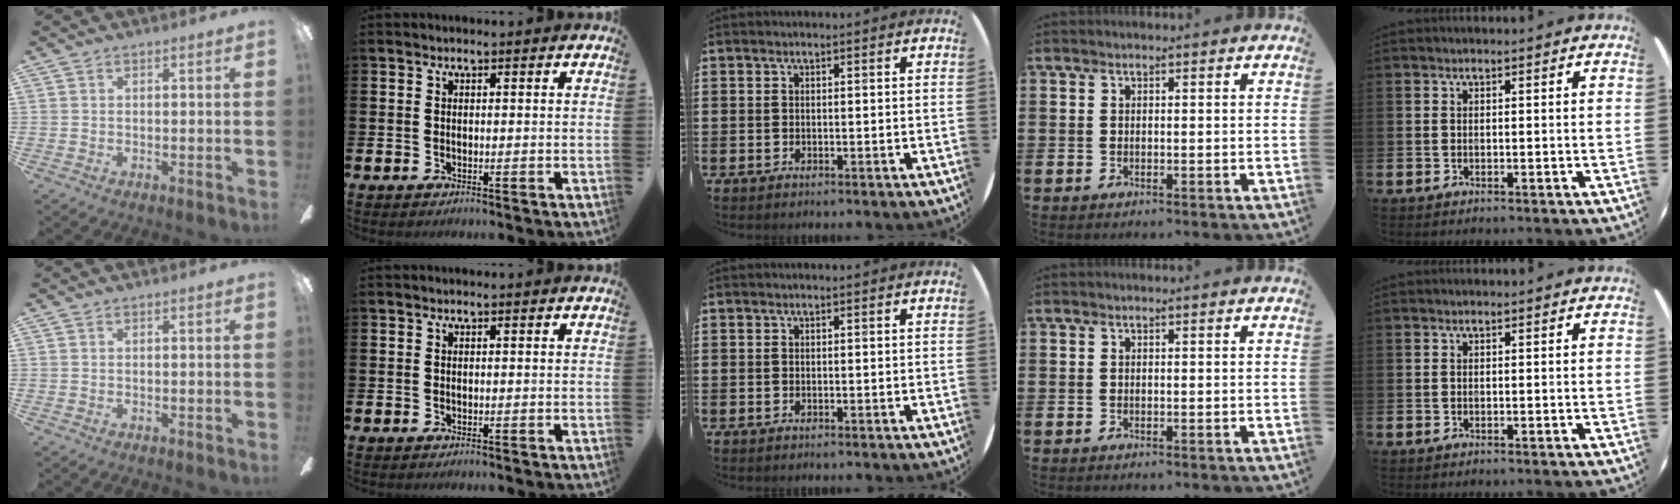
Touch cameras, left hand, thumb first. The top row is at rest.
{}